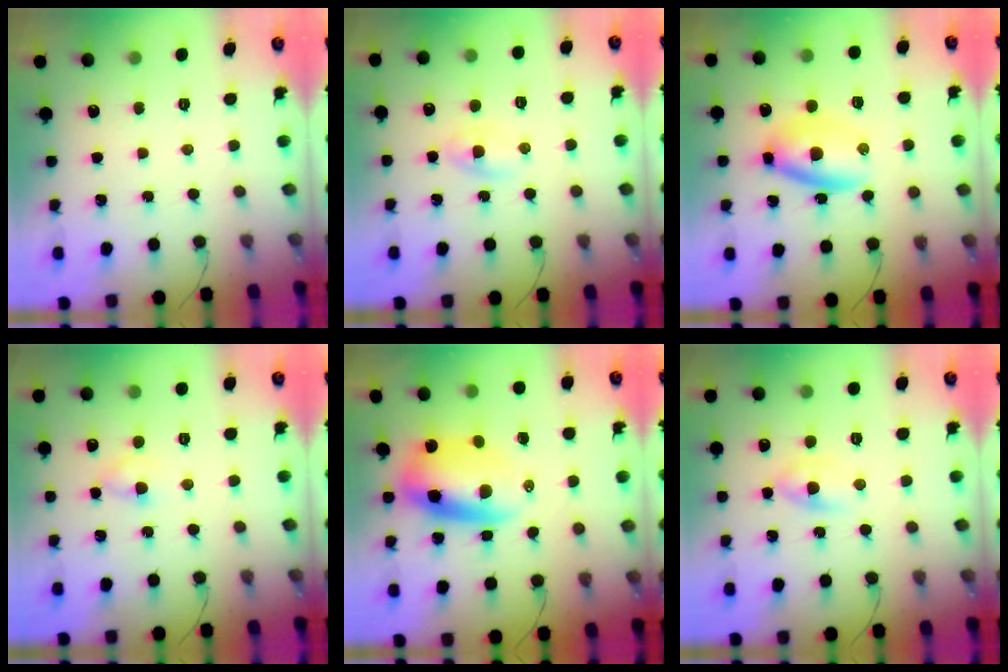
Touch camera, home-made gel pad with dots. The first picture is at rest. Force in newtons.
{"total": 1.8, "press": 1.5, "slide": 0.9}
{"total": 6.3, "press": 6.1, "slide": 1.3}
{"total": 2.1, "press": 1.9, "slide": 0.9}
{"total": 9.6, "press": 9.3, "slide": 2.3}
{"total": 2.6, "press": 2.3, "slide": 1.1}